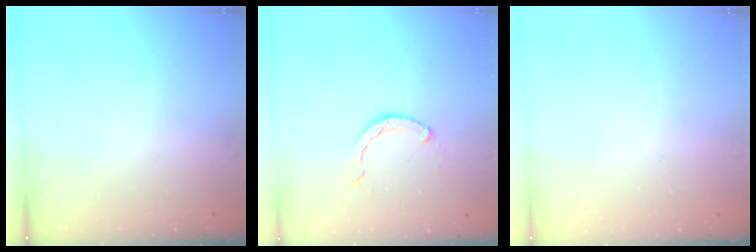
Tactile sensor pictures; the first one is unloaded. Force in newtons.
{"total": 2.5, "press": 2.5, "slide": 0.4}
{"total": 2.6, "press": 2.6, "slide": 0.2}